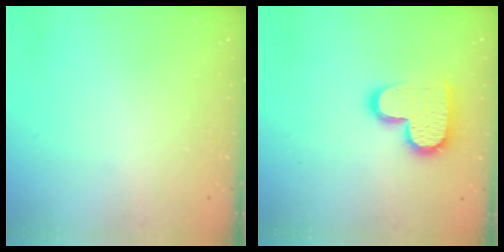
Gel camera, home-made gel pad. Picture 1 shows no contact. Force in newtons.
{"total": 13.8, "press": 13.8, "slide": 0.6}